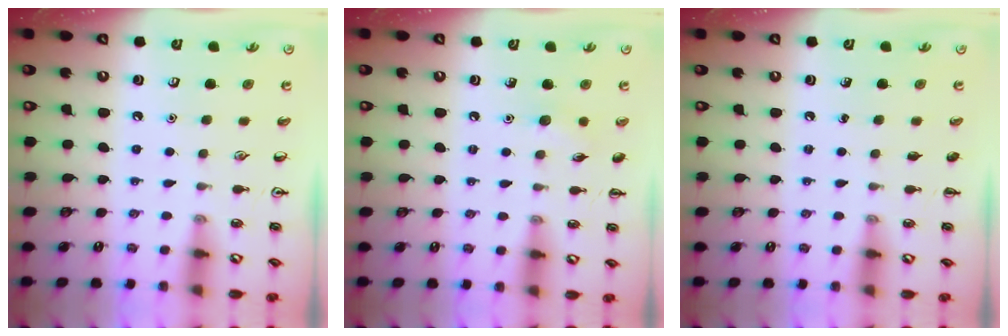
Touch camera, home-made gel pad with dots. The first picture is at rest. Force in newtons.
{"total": 5.5, "press": 5.3, "slide": 1.5}
{"total": 0.0}